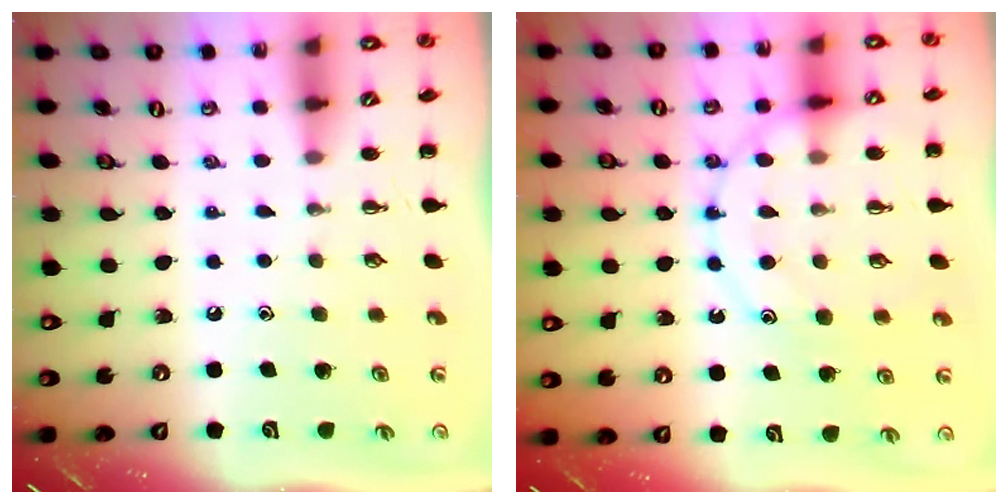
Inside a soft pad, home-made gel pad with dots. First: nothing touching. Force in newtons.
{"total": 13.3, "press": 13.2, "slide": 1.6}